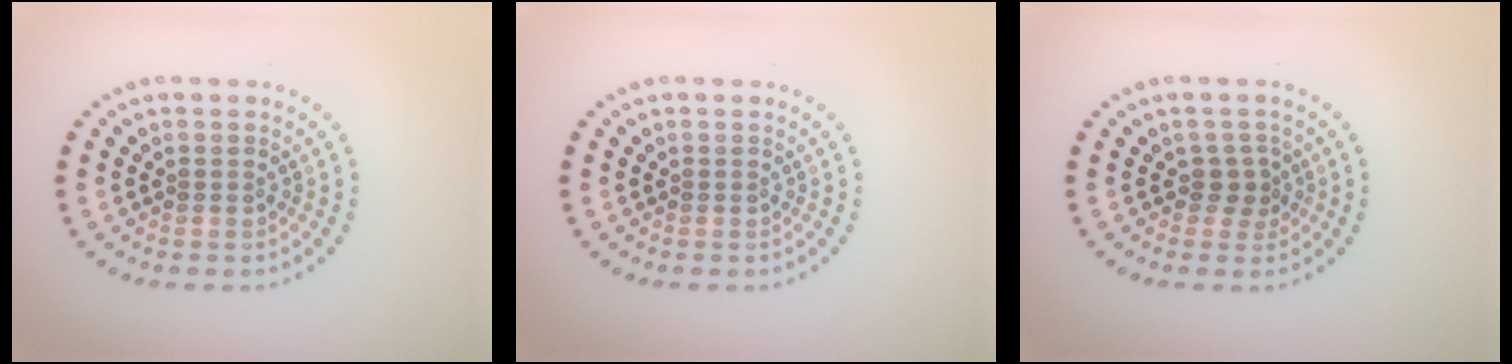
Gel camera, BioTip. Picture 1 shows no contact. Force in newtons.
{"total": 0.0}
{"total": 1.6, "press": 1.3, "slide": 1.0}